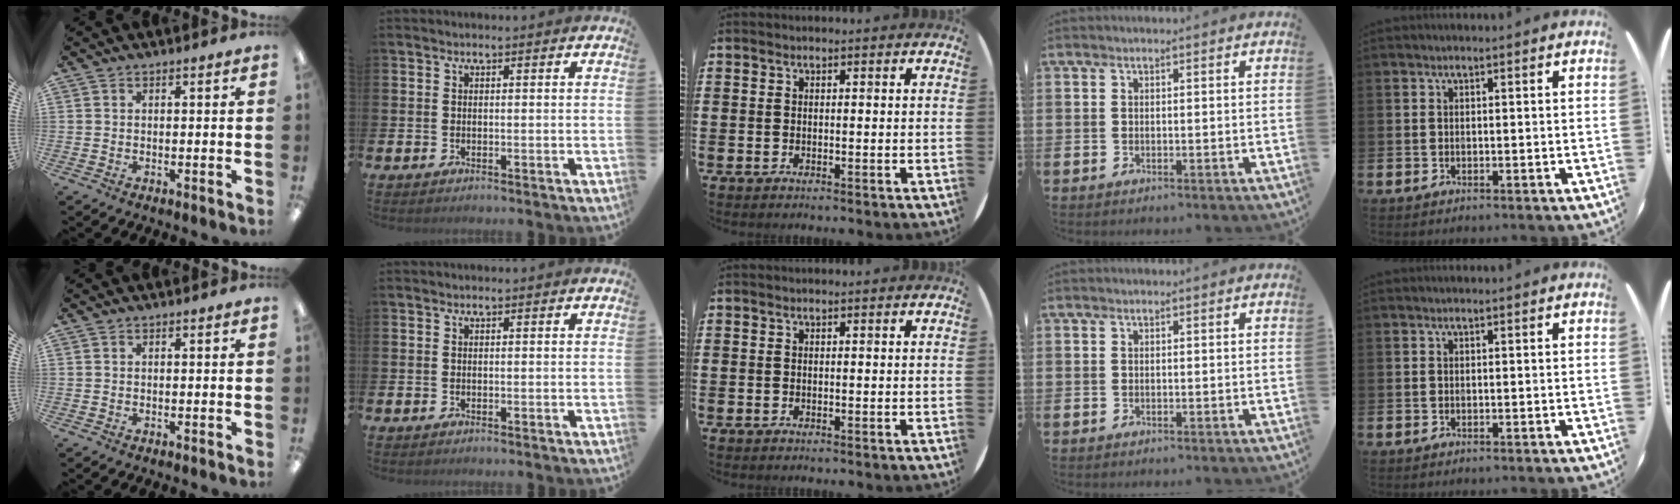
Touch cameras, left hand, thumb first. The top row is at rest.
{}